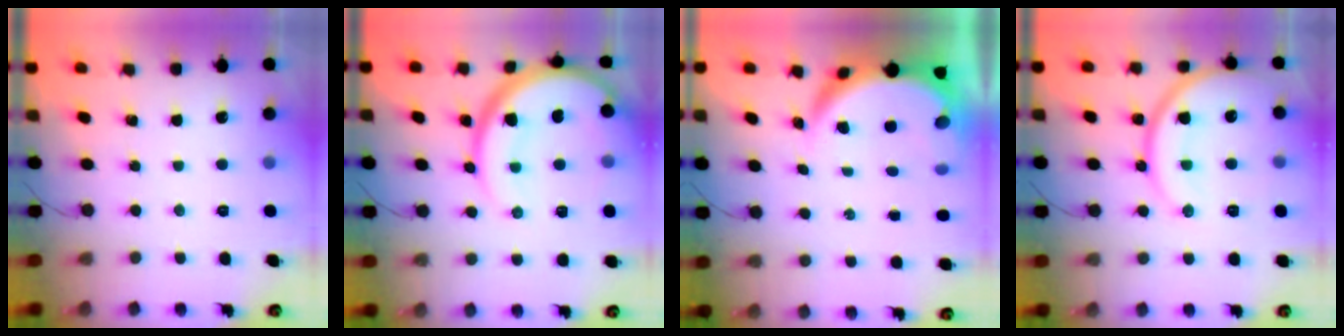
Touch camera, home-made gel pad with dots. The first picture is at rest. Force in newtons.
{"total": 18.7, "press": 18.6, "slide": 1.4}
{"total": 7.8, "press": 7.7, "slide": 1.0}
{"total": 16.4, "press": 16.3, "slide": 1.9}